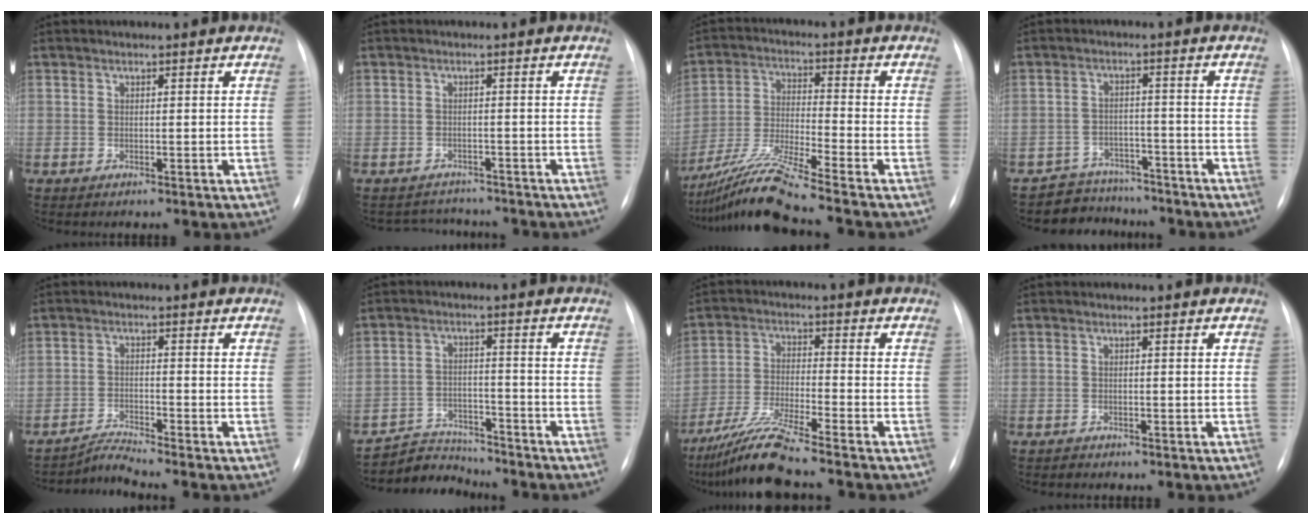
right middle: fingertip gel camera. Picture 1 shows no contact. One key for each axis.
{"total": 3.7, "fx": -3.3, "fy": 1.4, "fz": -0.8, "tx": 0.007, "ty": 0.009, "tz": -0.049}
{"total": 11.7, "fx": -9.8, "fy": -2.0, "fz": 6.1, "tx": -0.129, "ty": -0.023, "tz": -0.184}
{"total": 6.7, "fx": -5.7, "fy": 3.4, "fz": -0.6, "tx": 0.017, "ty": 0.028, "tz": -0.087}
{"total": 3.5, "fx": -3.1, "fy": -1.6, "fz": -0.3, "tx": -0.007, "ty": -0.022, "tz": -0.056}
{"total": 6.6, "fx": -6.4, "fy": 1.3, "fz": -0.8, "tx": 0.008, "ty": 0.007, "tz": -0.108}
{"total": 8.8, "fx": -7.4, "fy": -1.2, "fz": 4.6, "tx": -0.099, "ty": -0.032, "tz": -0.141}
{"total": 0.5, "fx": -0.5, "fy": 0.2, "fz": -0.1, "tx": -0.004, "ty": -0.003, "tz": -0.009}